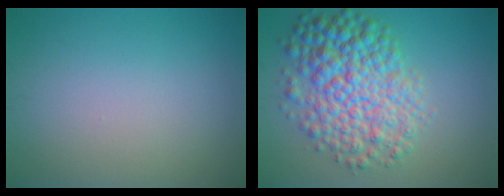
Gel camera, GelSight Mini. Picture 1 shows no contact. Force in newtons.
{"total": 8.1, "press": 8.1, "slide": 0.1}